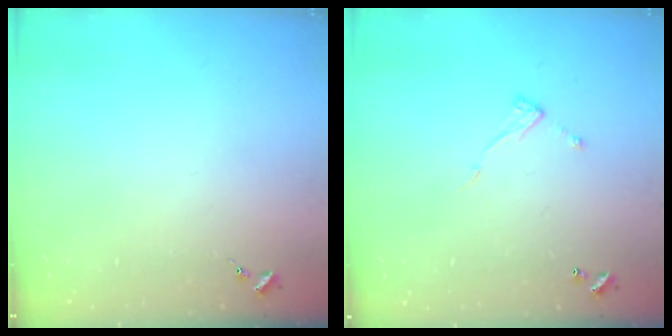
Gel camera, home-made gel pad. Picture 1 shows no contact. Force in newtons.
{"total": 7.0, "press": 7.0, "slide": 0.4}